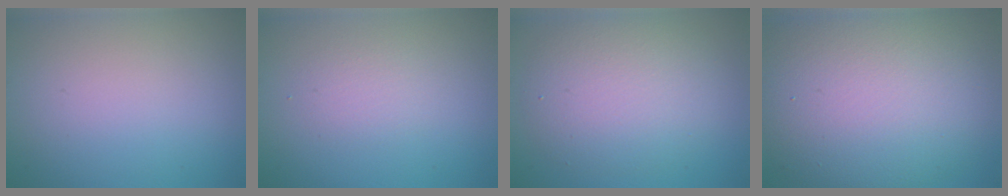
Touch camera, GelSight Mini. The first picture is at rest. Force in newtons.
{"total": 1.4, "press": 1.4, "slide": 0.1}
{"total": 5.6, "press": 5.6, "slide": 0.3}
{"total": 12.3, "press": 12.2, "slide": 1.0}